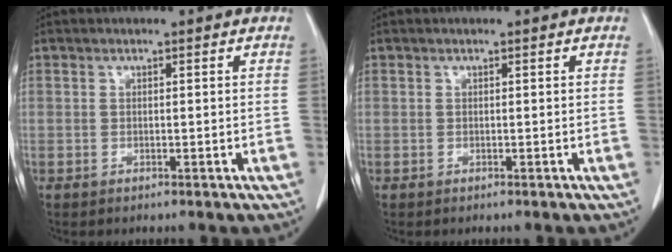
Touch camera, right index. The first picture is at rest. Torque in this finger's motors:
{"motor_torque": [0.00, 0.00, 0.00, 0.00]}